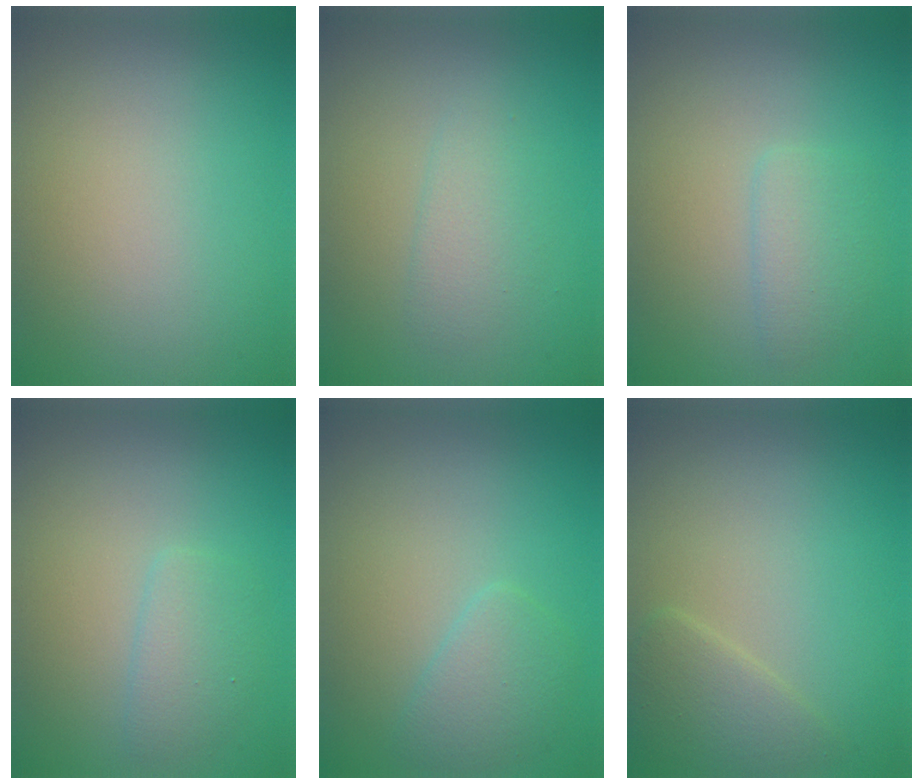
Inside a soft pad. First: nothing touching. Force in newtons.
{"total": 1.8, "press": 1.8, "slide": 0.1}
{"total": 1.9, "press": 1.9, "slide": 0.1}
{"total": 1.9, "press": 1.9, "slide": 0.1}
{"total": 2.2, "press": 2.2, "slide": 0.1}
{"total": 2.4, "press": 2.4, "slide": 0.2}